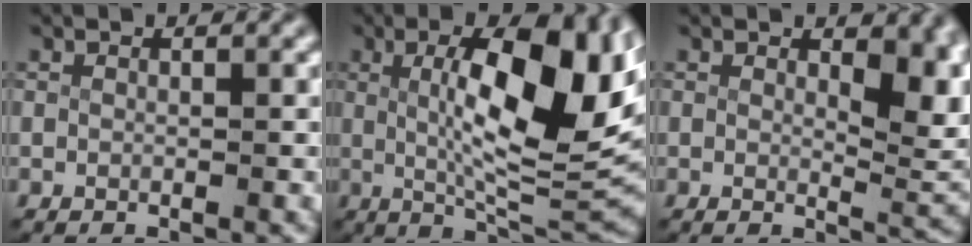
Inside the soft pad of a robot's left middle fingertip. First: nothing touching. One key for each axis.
{"total": 13.3, "fx": 2.5, "fy": 4.4, "fz": 12.4, "tx": -0.168, "ty": -0.002, "tz": 0.043}
{"total": 5.4, "fx": 2.0, "fy": 2.2, "fz": 4.5, "tx": -0.033, "ty": -0.012, "tz": 0.031}